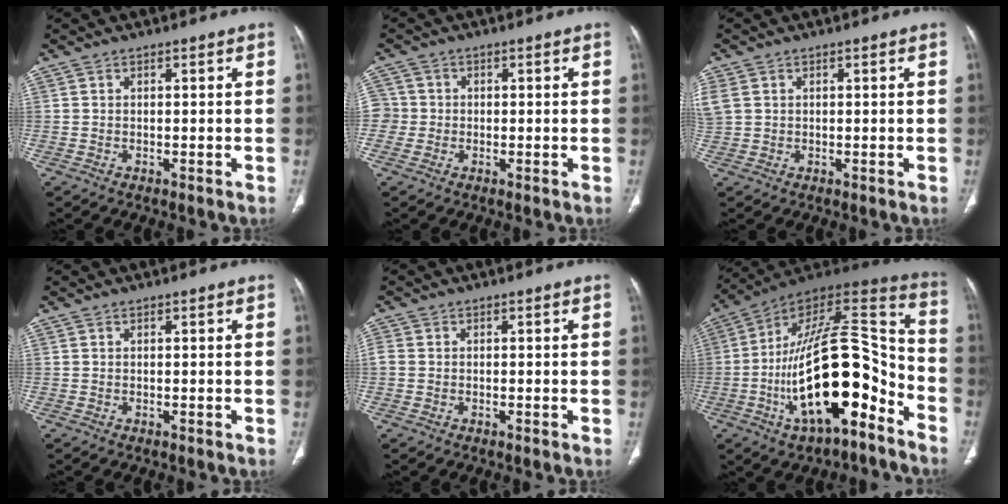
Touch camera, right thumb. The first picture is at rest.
{"total": 4.0, "force": [-0.5, 3.9, 0.8], "torque": [-0.005, 0.010, -0.013]}
{"total": 5.3, "force": [1.2, 4.2, 2.9], "torque": [-0.099, 0.014, 0.037]}
{"total": 0.0}
{"total": 1.7, "force": [-0.2, 1.4, 0.8], "torque": [-0.022, 0.000, -0.005]}
{"total": 26.7, "force": [-10.1, 11.1, 22.2], "torque": [-0.370, 0.071, -0.156]}